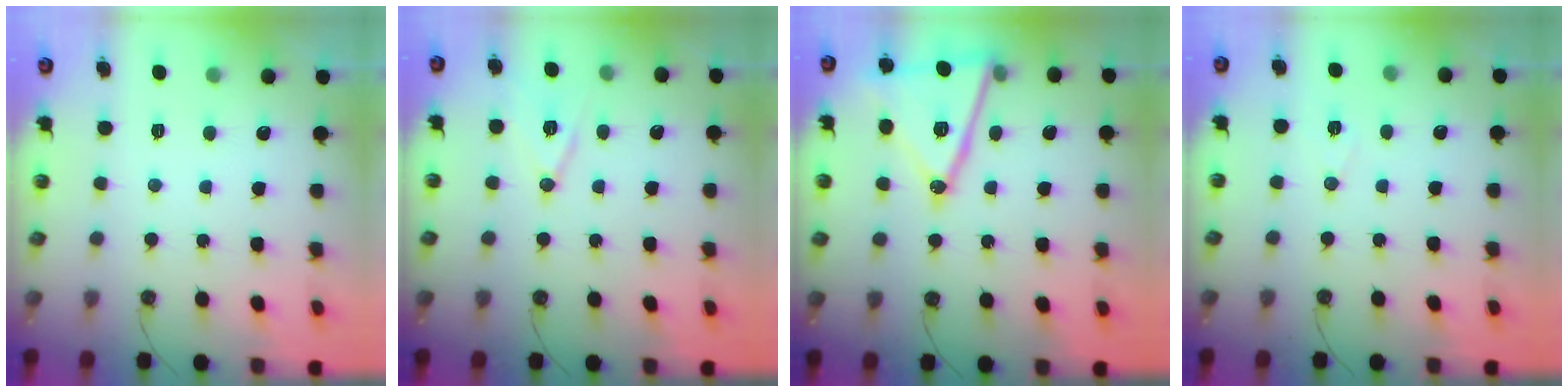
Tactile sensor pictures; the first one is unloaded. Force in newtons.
{"total": 10.4, "press": 9.8, "slide": 3.5}
{"total": 18.1, "press": 17.7, "slide": 3.5}
{"total": 6.1, "press": 4.3, "slide": 4.4}